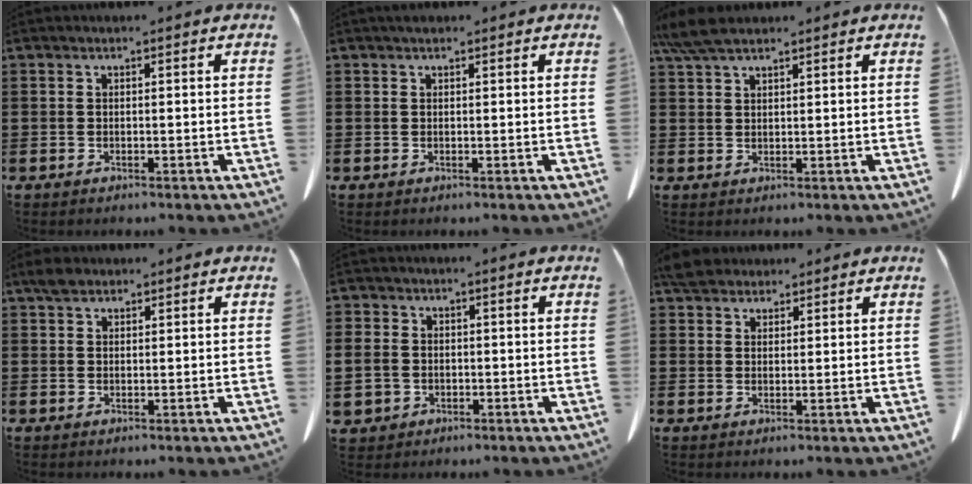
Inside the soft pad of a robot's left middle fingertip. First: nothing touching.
{"total": 0.6, "force": [0.5, 0.4, 0.3], "torque": [-0.008, 0.002, 0.009]}
{"total": 5.0, "force": [3.8, 1.3, 2.9], "torque": [-0.074, -0.003, 0.070]}
{"total": 2.3, "force": [1.7, 1.1, 1.0], "torque": [-0.016, 0.003, 0.031]}
{"total": 4.0, "force": [-0.5, 3.7, 1.4], "torque": [-0.052, 0.005, -0.014]}
{"total": 3.9, "force": [3.4, 1.6, 1.0], "torque": [-0.021, 0.001, 0.066]}